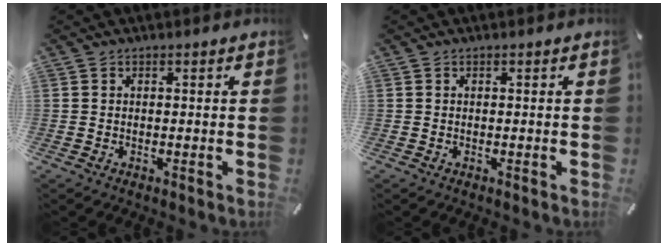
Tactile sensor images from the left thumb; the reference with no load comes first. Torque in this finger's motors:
{"motor_torque": [0.00, 0.00, 0.00, 0.00, 0.00]}